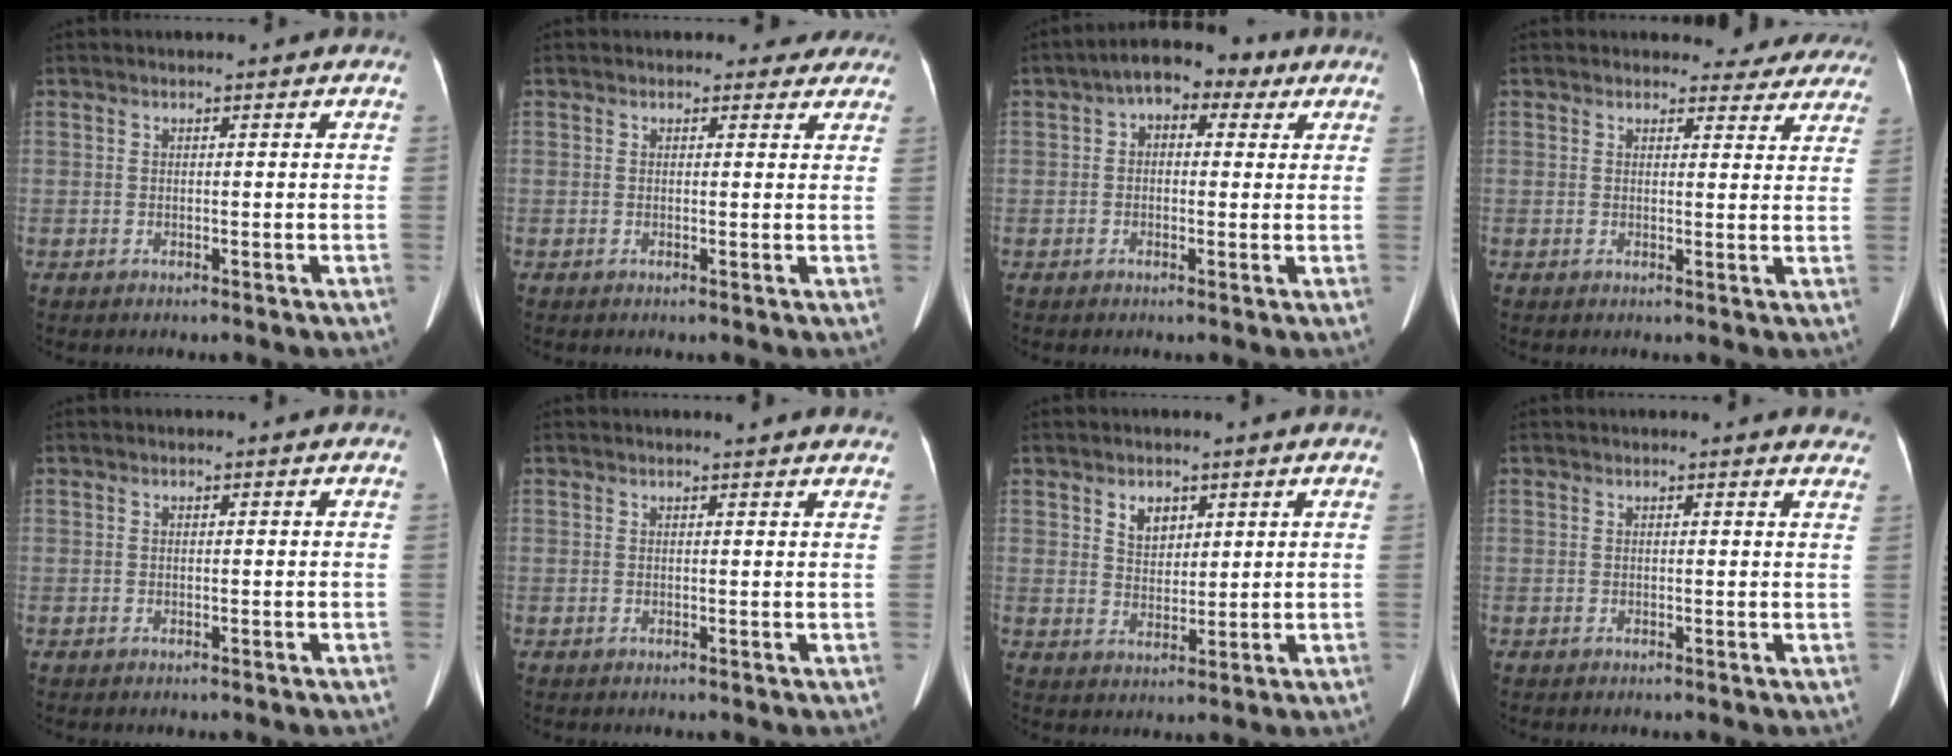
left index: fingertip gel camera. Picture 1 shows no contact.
{"total": 2.8, "force": [2.4, 1.4, 0.2], "torque": [0.012, 0.001, 0.014]}
{"total": 7.0, "force": [3.0, 4.1, 4.8], "torque": [-0.065, 0.043, 0.038]}
{"total": 7.5, "force": [6.9, 2.7, 0.2], "torque": [0.034, -0.005, 0.054]}
{"total": 0.0}
{"total": 5.0, "force": [4.7, 0.3, 1.5], "torque": [-0.016, 0.002, 0.035]}
{"total": 3.9, "force": [2.1, 2.5, 2.2], "torque": [-0.040, 0.008, 0.043]}
{"total": 5.0, "force": [4.9, 0.9, 0.9], "torque": [0.005, -0.018, 0.023]}